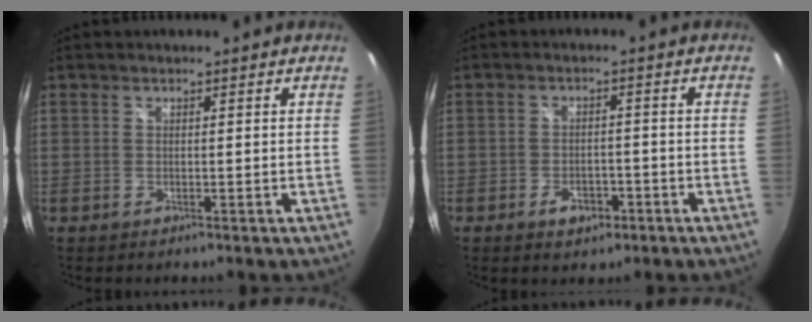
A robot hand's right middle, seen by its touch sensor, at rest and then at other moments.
{"total": 4.4, "force": [-2.5, 2.7, 2.4], "torque": [-0.050, 0.003, -0.034]}